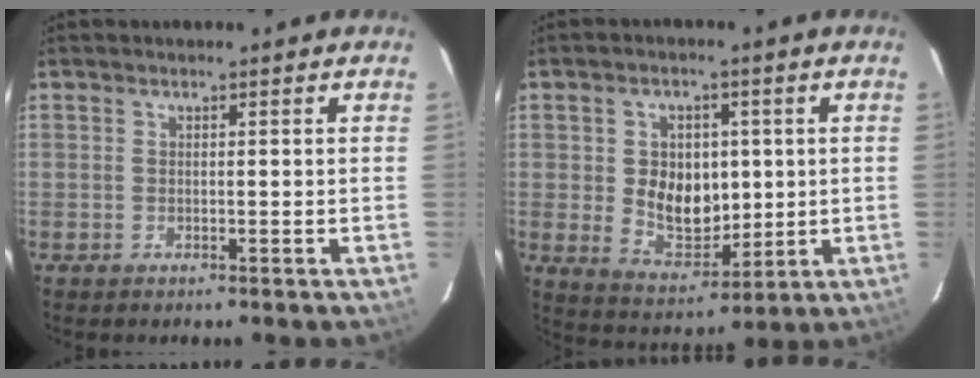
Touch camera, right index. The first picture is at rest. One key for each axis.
{"total": 10.3, "fx": 0.6, "fy": 7.7, "fz": 6.8, "tx": -0.128, "ty": 0.000, "tz": 0.030}